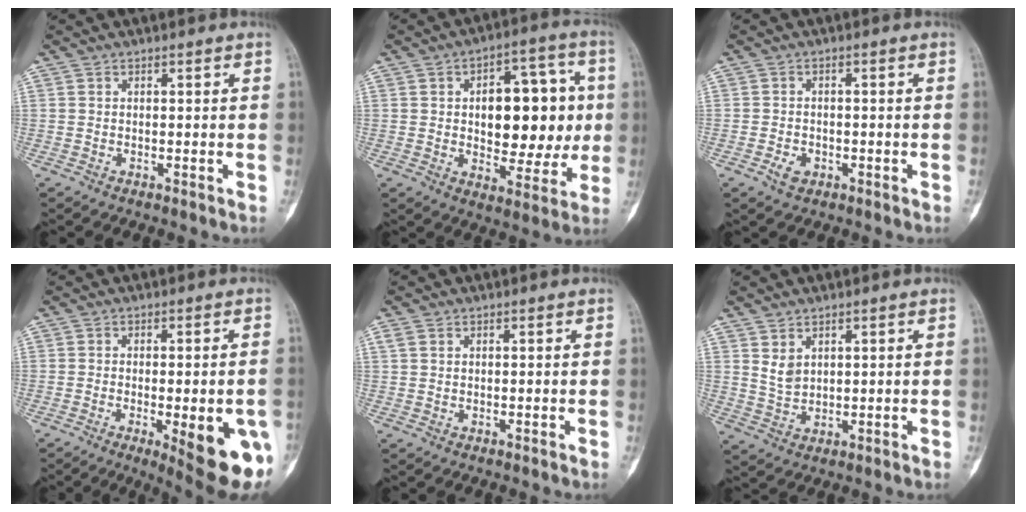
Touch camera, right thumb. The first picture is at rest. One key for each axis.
{"total": 18.2, "fx": 1.3, "fy": 10.3, "fz": 14.9, "tx": -0.154, "ty": 0.016, "tz": 0.023}
{"total": 2.6, "fx": -1.1, "fy": 1.9, "fz": 1.4, "tx": -0.019, "ty": 0.004, "tz": -0.015}
{"total": 14.7, "fx": -4.7, "fy": 4.4, "fz": 13.2, "tx": -0.128, "ty": -0.001, "tz": -0.043}
{"total": 1.3, "fx": 0.6, "fy": 0.9, "fz": 0.8, "tx": -0.018, "ty": 0.007, "tz": 0.014}
{"total": 3.6, "fx": 1.7, "fy": 2.4, "fz": 2.1, "tx": -0.031, "ty": -0.015, "tz": 0.043}